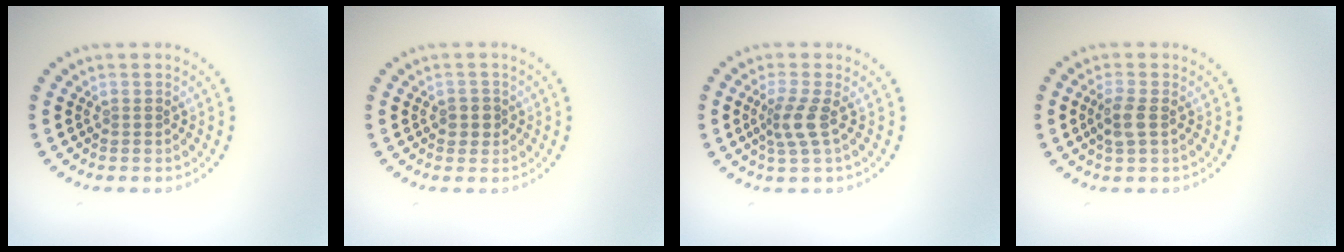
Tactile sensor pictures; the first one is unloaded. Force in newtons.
{"total": 1.5, "press": 1.4, "slide": 0.6}
{"total": 2.4, "press": 1.8, "slide": 1.6}
{"total": 2.0, "press": 1.9, "slide": 0.6}